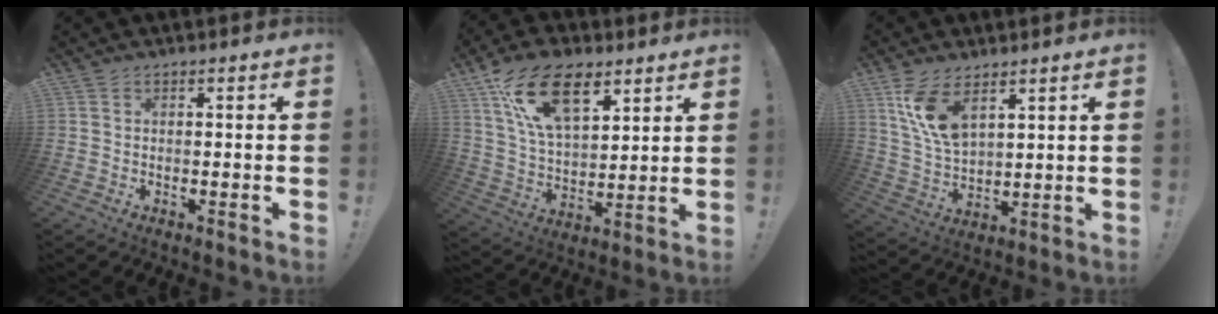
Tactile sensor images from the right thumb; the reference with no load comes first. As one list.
[{"total": 18.0, "force": [9.6, 9.7, 11.6], "torque": [-0.215, -0.043, 0.174]}, {"total": 11.1, "force": [6.5, 5.4, 7.2], "torque": [-0.136, -0.030, 0.123]}]